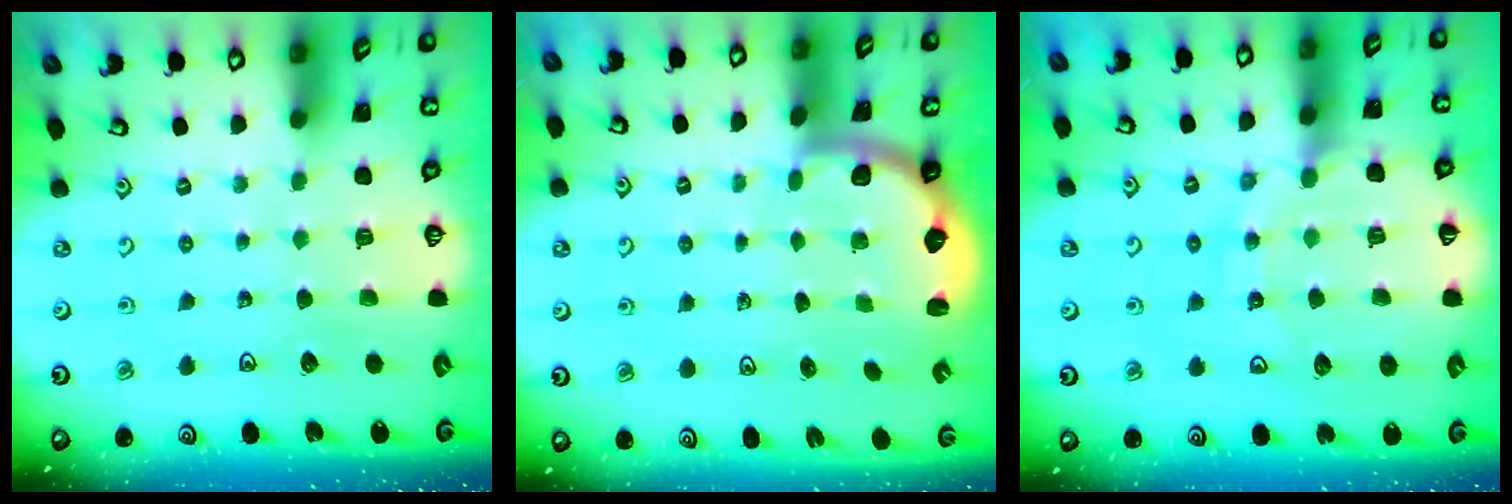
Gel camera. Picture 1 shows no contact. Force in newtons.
{"total": 2.1, "press": 1.9, "slide": 0.8}
{"total": 12.4, "press": 12.3, "slide": 1.7}